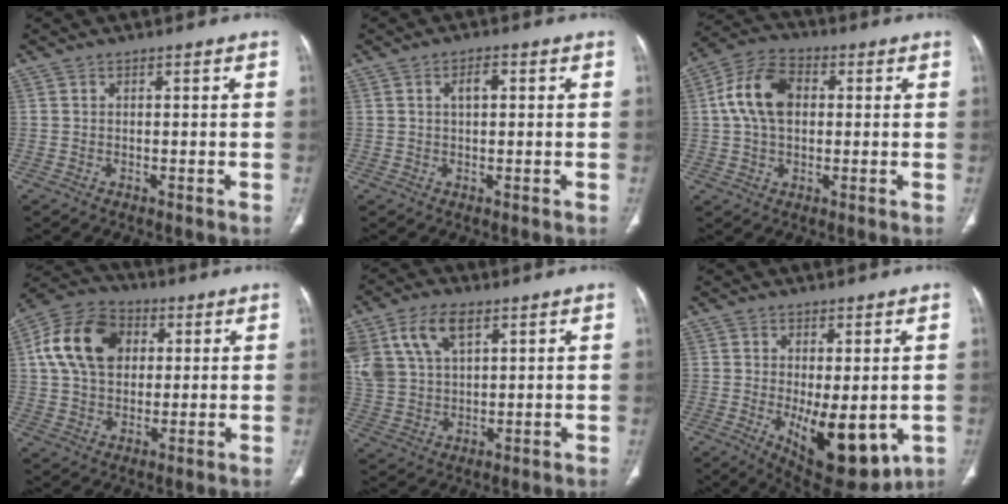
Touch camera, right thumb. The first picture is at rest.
{"total": 2.8, "force": [0.6, 1.4, 2.3], "torque": [-0.041, 0.007, 0.010]}
{"total": 11.4, "force": [1.6, 7.5, 8.4], "torque": [-0.157, 0.023, 0.023]}
{"total": 15.5, "force": [3.6, 11.2, 10.1], "torque": [-0.169, 0.012, 0.057]}
{"total": 13.5, "force": [6.4, 7.9, 8.9], "torque": [-0.179, -0.006, 0.130]}
{"total": 13.5, "force": [-2.7, 5.8, 11.8], "torque": [-0.158, -0.024, -0.019]}